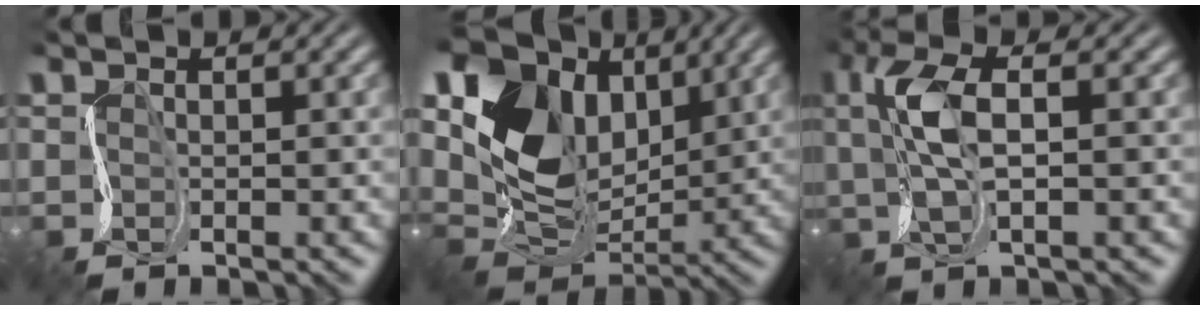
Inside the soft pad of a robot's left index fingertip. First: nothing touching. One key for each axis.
{"total": 11.3, "fx": 4.2, "fy": 8.2, "fz": 6.5, "tx": -0.145, "ty": 0.005, "tz": 0.072}
{"total": 4.8, "fx": 1.0, "fy": 1.7, "fz": 4.4, "tx": -0.098, "ty": 0.011, "tz": 0.011}